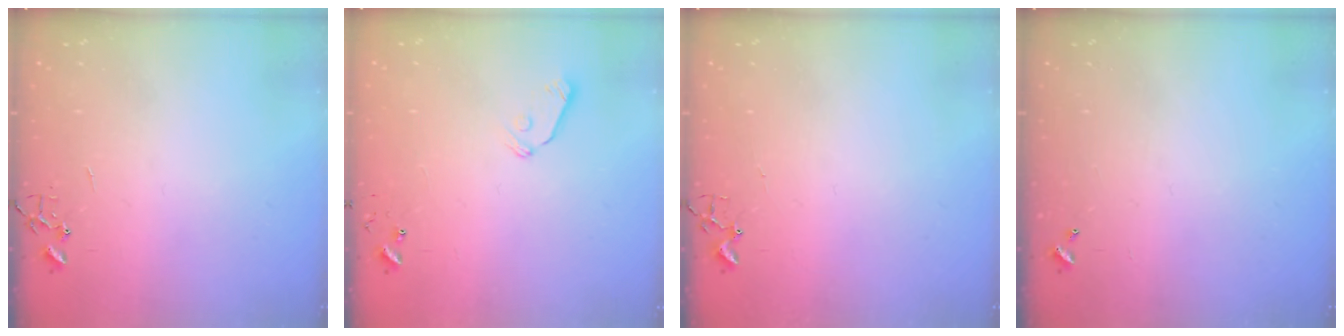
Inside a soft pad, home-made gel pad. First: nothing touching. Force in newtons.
{"total": 6.0, "press": 6.0, "slide": 0.7}
{"total": 1.7, "press": 1.6, "slide": 0.2}
{"total": 0.0}